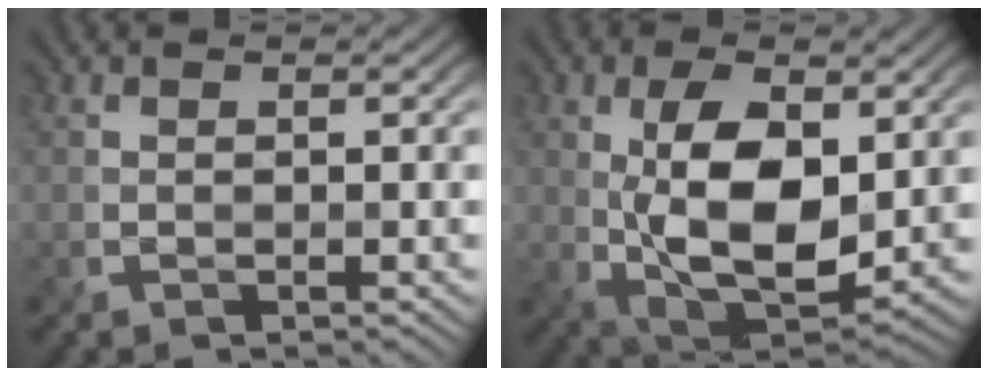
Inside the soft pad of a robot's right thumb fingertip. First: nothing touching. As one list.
[{"total": 11.3, "force": [1.2, 5.8, 9.7], "torque": [-0.185, -0.007, 0.027]}]